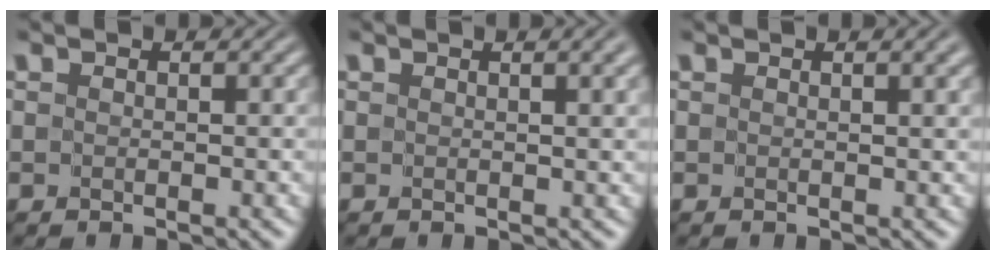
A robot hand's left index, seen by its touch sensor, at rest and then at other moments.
{"total": 2.4, "force": [0.9, 0.6, 2.1], "torque": [-0.022, 0.002, 0.013]}
{"total": 1.6, "force": [0.8, 0.2, 1.4], "torque": [-0.015, 0.000, 0.012]}